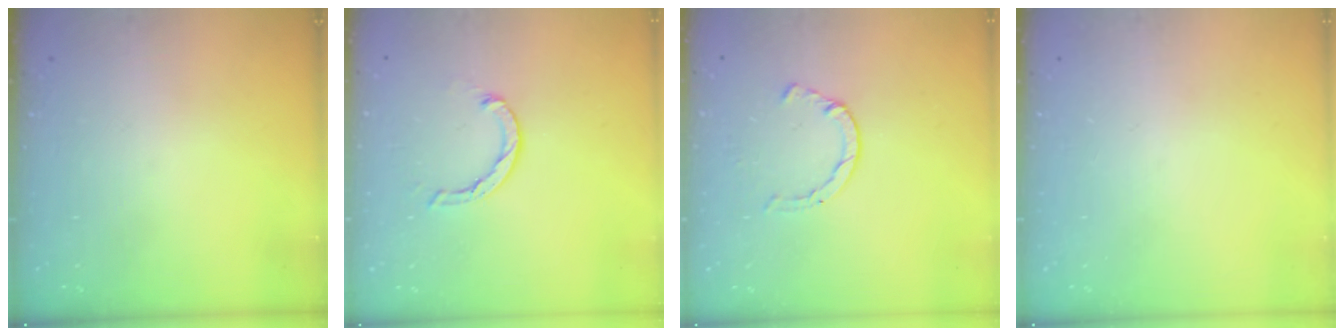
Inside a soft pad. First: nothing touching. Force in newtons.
{"total": 3.7, "press": 3.6, "slide": 0.6}
{"total": 2.1, "press": 2.1, "slide": 0.5}
{"total": 0.0}